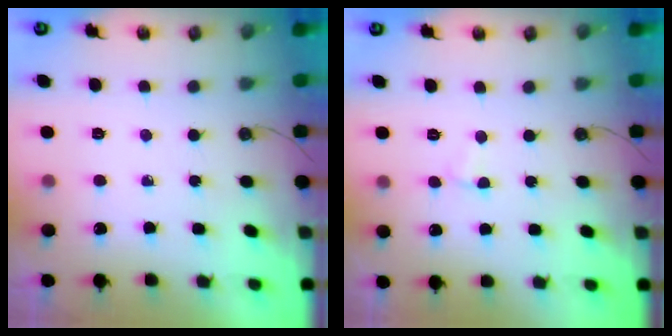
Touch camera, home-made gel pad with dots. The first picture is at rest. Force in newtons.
{"total": 2.1, "press": 2.0, "slide": 0.6}